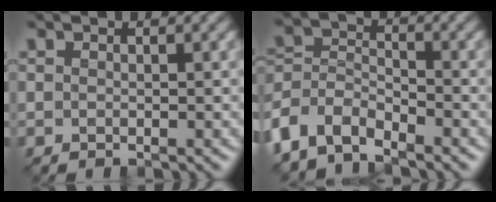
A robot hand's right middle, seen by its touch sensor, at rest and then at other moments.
{"total": 5.3, "force": [-4.1, 2.6, 2.1], "torque": [-0.044, -0.001, -0.091]}